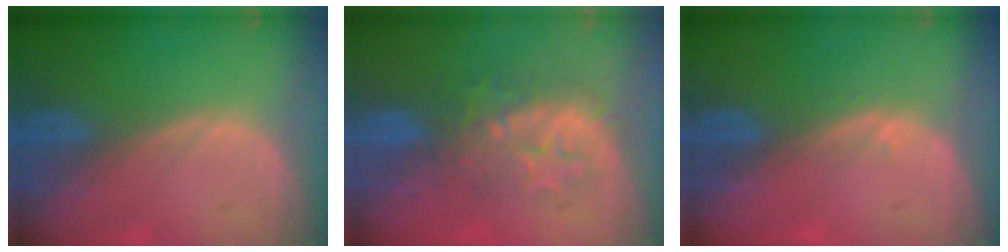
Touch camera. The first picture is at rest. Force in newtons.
{"total": 7.9, "press": 7.8, "slide": 1.6}
{"total": 1.0, "press": 0.7, "slide": 0.7}